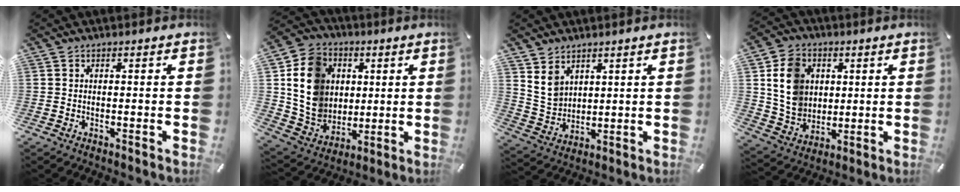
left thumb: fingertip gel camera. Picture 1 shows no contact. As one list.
[{"total": 15.1, "force": [2.5, 13.7, 6.0], "torque": [-0.124, 0.006, 0.058]}, {"total": 6.8, "force": [3.9, 5.3, 1.8], "torque": [-0.070, -0.013, 0.073]}, {"total": 11.6, "force": [2.5, 10.2, 5.0], "torque": [-0.091, 0.006, 0.054]}]